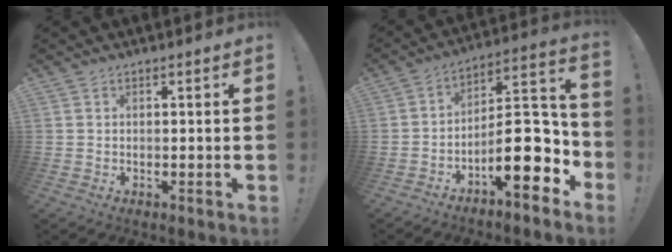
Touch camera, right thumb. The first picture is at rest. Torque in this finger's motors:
{"motor_torque": [2.10, 2.37, 1.41, -1.36, 0.19]}